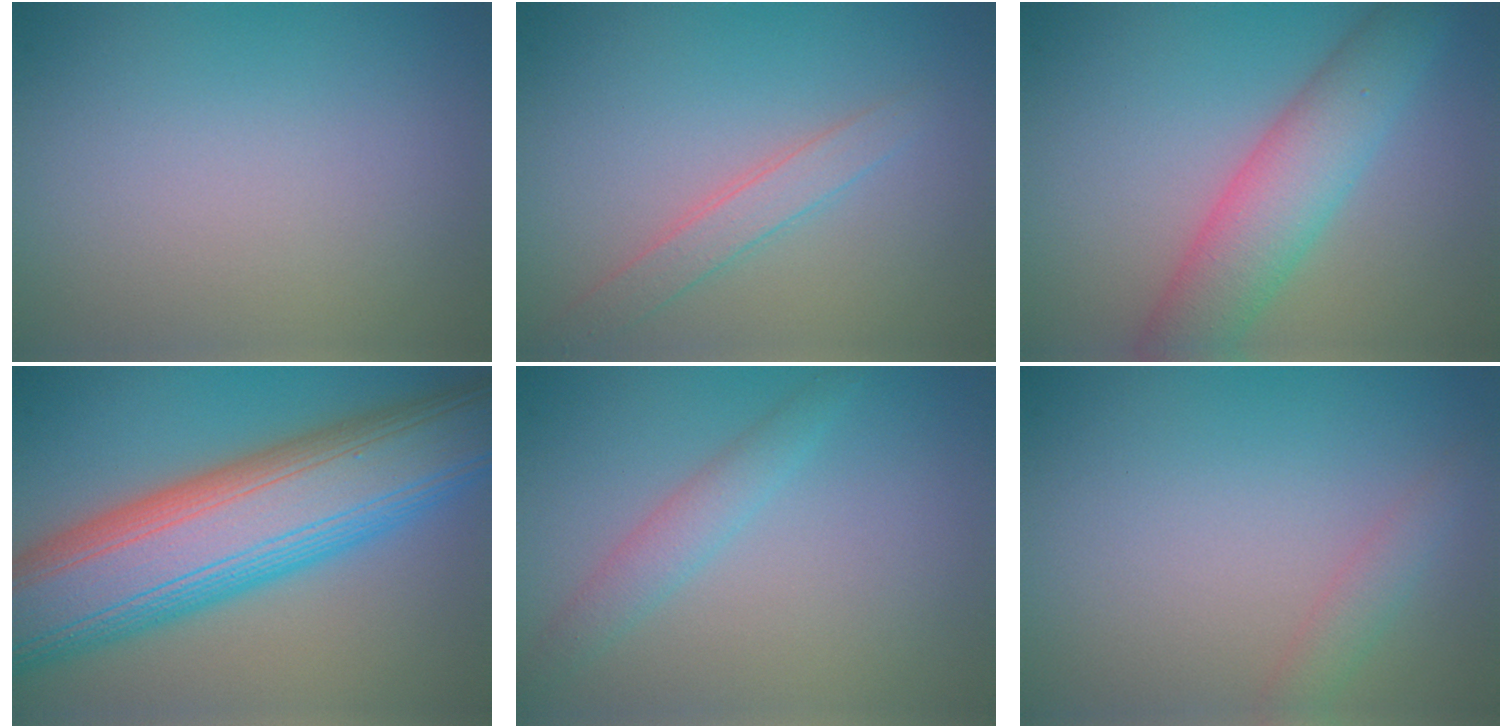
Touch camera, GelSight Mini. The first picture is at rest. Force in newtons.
{"total": 2.0, "press": 2.0, "slide": 0.1}
{"total": 5.9, "press": 5.9, "slide": 0.3}
{"total": 14.7, "press": 14.7, "slide": 0.5}
{"total": 1.9, "press": 1.9, "slide": 0.1}
{"total": 1.6, "press": 1.6, "slide": 0.0}